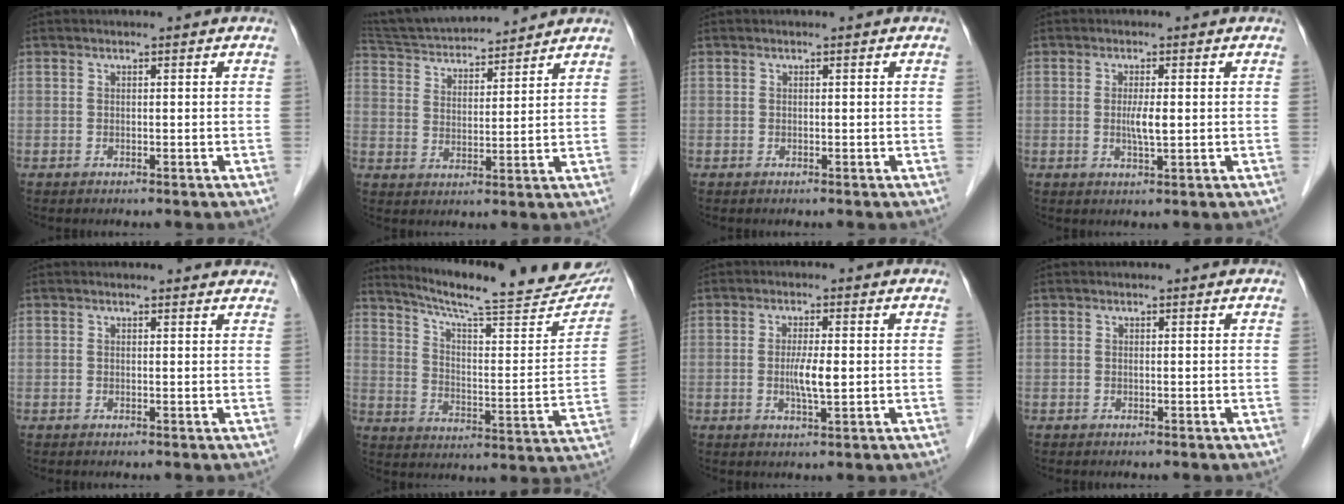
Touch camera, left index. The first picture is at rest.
{"total": 15.1, "force": [14.0, 2.1, 5.1], "torque": [-0.095, 0.033, 0.236]}
{"total": 0.0}
{"total": 2.8, "force": [-0.2, 0.3, 2.8], "torque": [-0.057, -0.007, -0.001]}
{"total": 4.4, "force": [4.2, 1.0, 0.6], "torque": [-0.002, 0.002, 0.032]}
{"total": 25.6, "force": [22.7, 2.6, 11.6], "torque": [-0.174, -0.059, 0.299]}
{"total": 3.8, "force": [-0.3, 0.4, 3.8], "torque": [-0.076, -0.008, -0.004]}
{"total": 0.0}